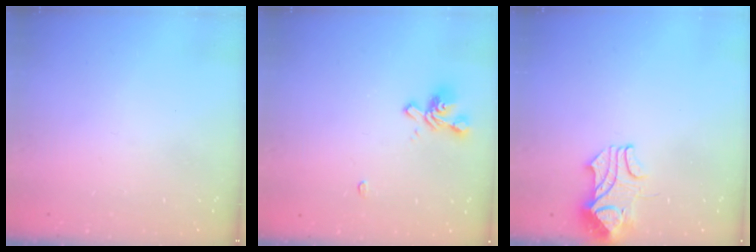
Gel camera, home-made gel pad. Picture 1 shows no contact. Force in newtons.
{"total": 1.6, "press": 1.1, "slide": 1.1}
{"total": 2.2, "press": 2.0, "slide": 0.9}